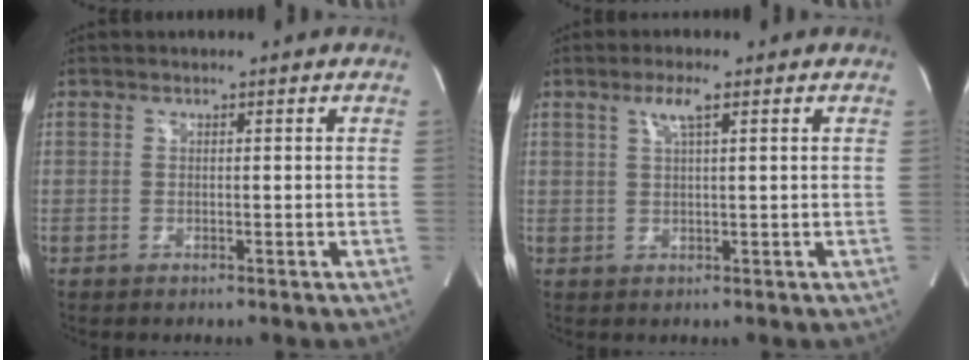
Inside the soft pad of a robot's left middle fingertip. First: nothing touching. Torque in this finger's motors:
{"motor_torque": [0.28, 0.05, -0.02, 0.02]}